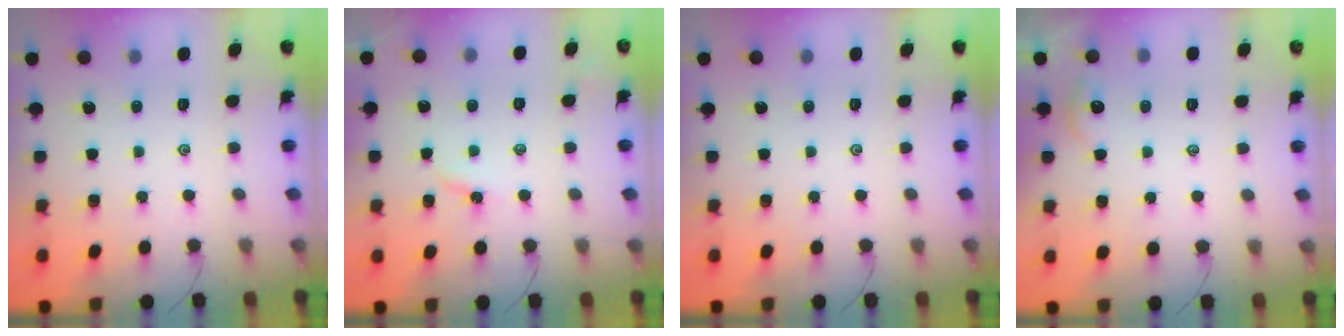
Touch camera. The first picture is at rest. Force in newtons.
{"total": 2.7, "press": 2.7, "slide": 0.4}
{"total": 0.0}
{"total": 1.2, "press": 1.2, "slide": 0.2}